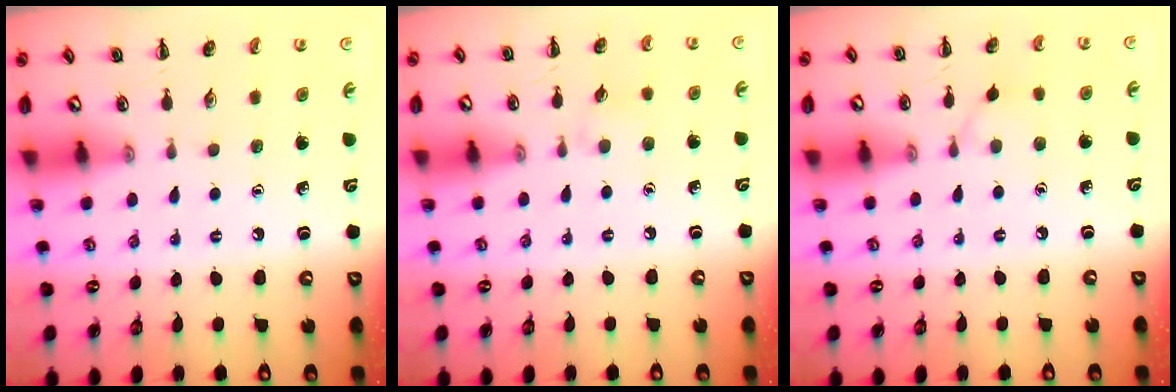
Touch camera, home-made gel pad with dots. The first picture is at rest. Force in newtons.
{"total": 4.7, "press": 4.4, "slide": 1.7}
{"total": 2.8, "press": 2.5, "slide": 1.1}